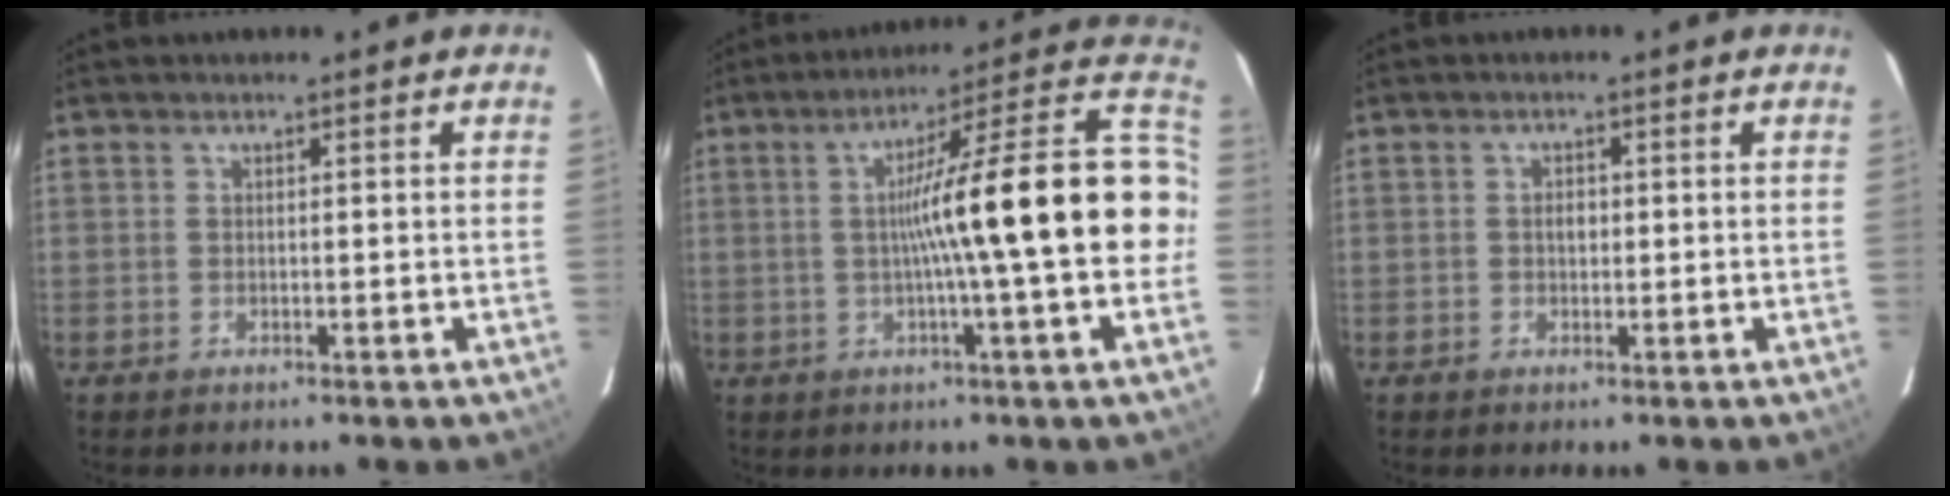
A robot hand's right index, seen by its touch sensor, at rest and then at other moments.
{"total": 20.0, "force": [-1.2, 0.7, 20.0], "torque": [-0.261, 0.032, -0.021]}
{"total": 1.6, "force": [0.0, 1.2, 1.1], "torque": [-0.019, 0.006, -0.002]}